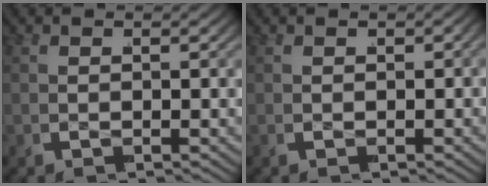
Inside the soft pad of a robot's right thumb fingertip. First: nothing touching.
{"total": 0.0}